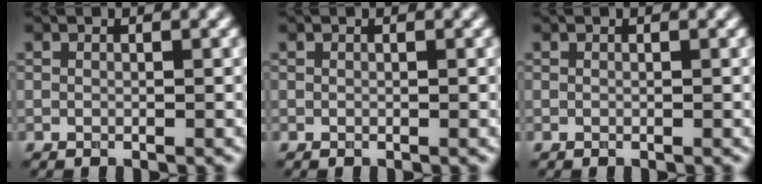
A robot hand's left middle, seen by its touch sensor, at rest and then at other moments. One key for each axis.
{"total": 0.0}
{"total": 0.0}